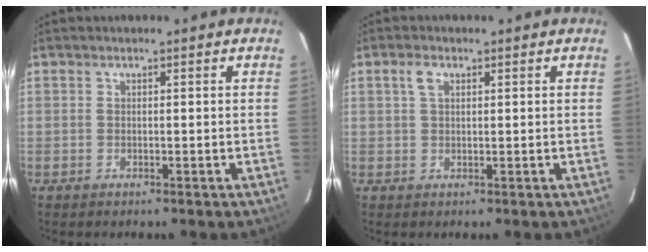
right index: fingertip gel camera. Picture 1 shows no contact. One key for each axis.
{"total": 2.3, "fx": 1.0, "fy": 1.2, "fz": 1.6, "tx": -0.033, "ty": 0.007, "tz": 0.019}